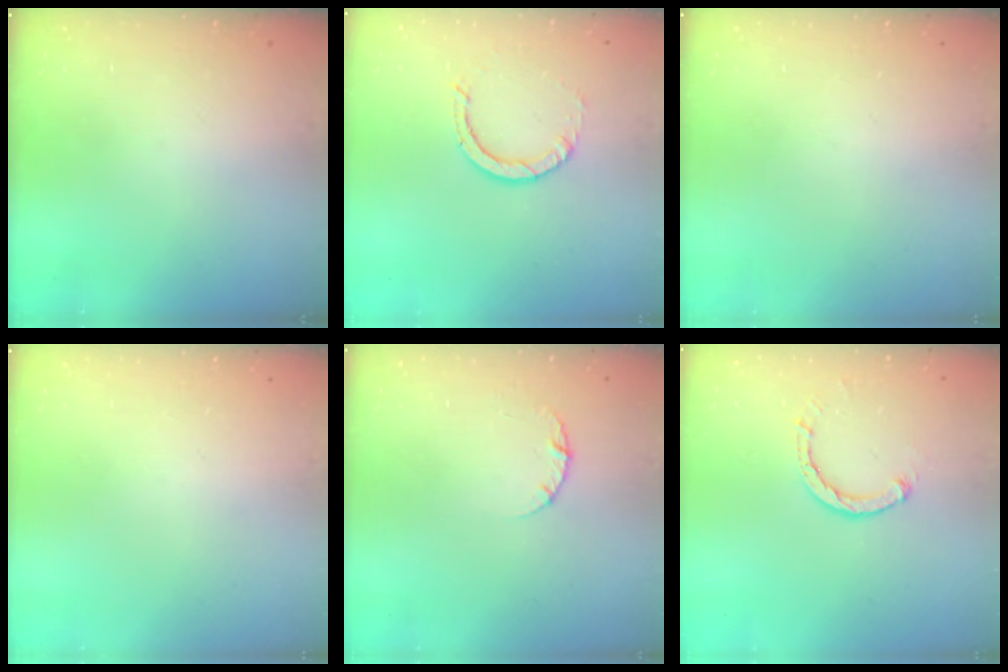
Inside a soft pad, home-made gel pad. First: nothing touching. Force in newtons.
{"total": 2.9, "press": 2.9, "slide": 0.2}
{"total": 0.0}
{"total": 0.0}
{"total": 2.6, "press": 2.6, "slide": 0.3}
{"total": 2.6, "press": 2.6, "slide": 0.3}